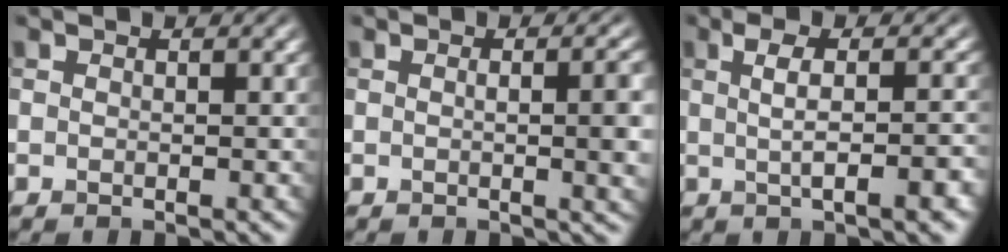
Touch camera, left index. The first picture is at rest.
{"total": 4.3, "force": [0.0, 1.4, 4.1], "torque": [-0.039, 0.004, -0.001]}
{"total": 5.6, "force": [-0.3, 1.8, 5.3], "torque": [-0.059, 0.008, -0.003]}